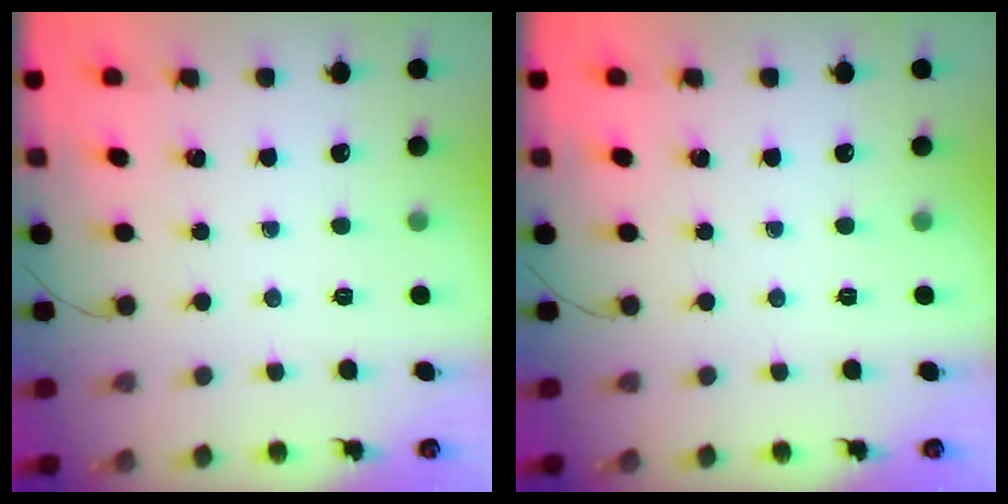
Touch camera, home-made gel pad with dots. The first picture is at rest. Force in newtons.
{"total": 0.0}